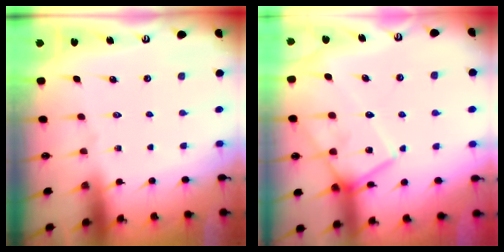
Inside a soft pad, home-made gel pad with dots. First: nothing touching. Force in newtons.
{"total": 13.5, "press": 13.5, "slide": 1.2}